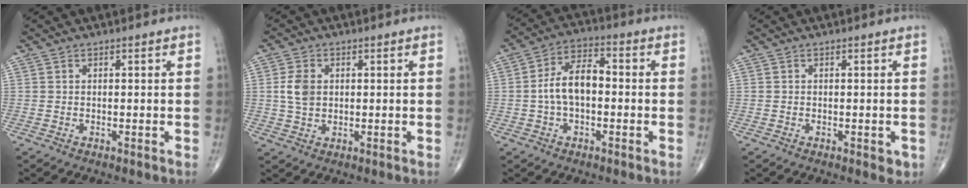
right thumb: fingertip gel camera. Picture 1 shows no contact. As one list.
[{"total": 4.3, "force": [0.6, 3.1, 2.9], "torque": [-0.050, -0.001, 0.013]}, {"total": 9.0, "force": [-0.7, 5.0, 7.5], "torque": [-0.134, 0.032, -0.021]}, {"total": 1.6, "force": [-0.5, 0.8, 1.3], "torque": [-0.010, -0.001, -0.007]}]